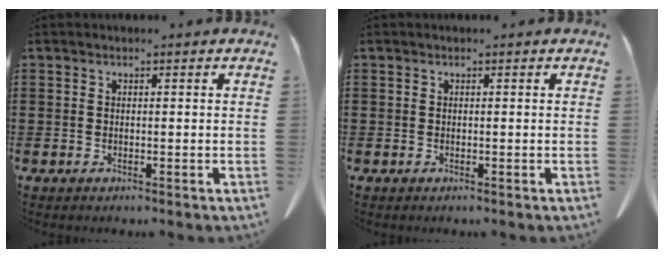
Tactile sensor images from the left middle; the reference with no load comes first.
{"total": 0.0}